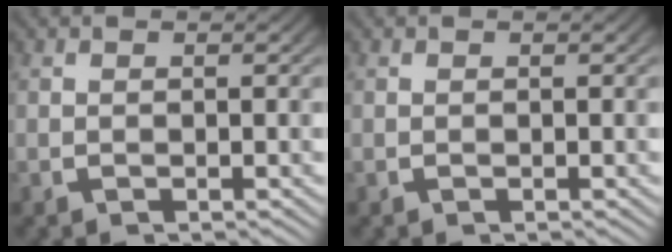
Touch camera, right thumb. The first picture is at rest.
{"total": 0.0}